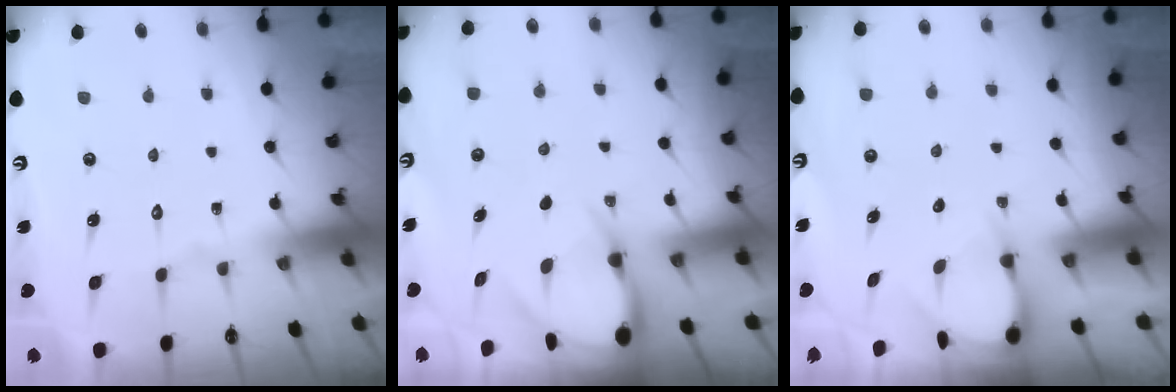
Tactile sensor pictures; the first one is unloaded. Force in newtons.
{"total": 5.7, "press": 5.7, "slide": 0.7}
{"total": 3.5, "press": 3.5, "slide": 0.4}